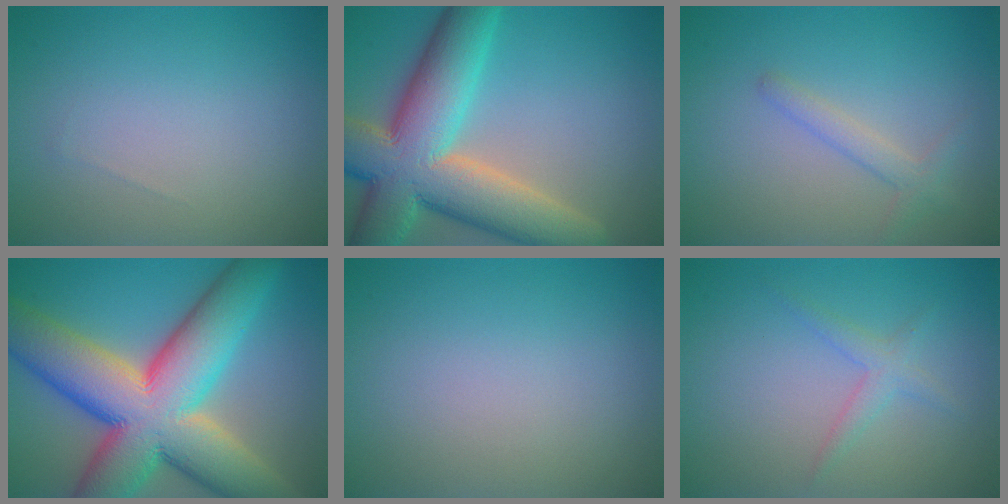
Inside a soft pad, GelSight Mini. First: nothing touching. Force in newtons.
{"total": 13.3, "press": 13.3, "slide": 1.1}
{"total": 1.8, "press": 1.8, "slide": 0.1}
{"total": 16.6, "press": 16.6, "slide": 0.9}
{"total": 0.0}
{"total": 1.7, "press": 1.7, "slide": 0.1}